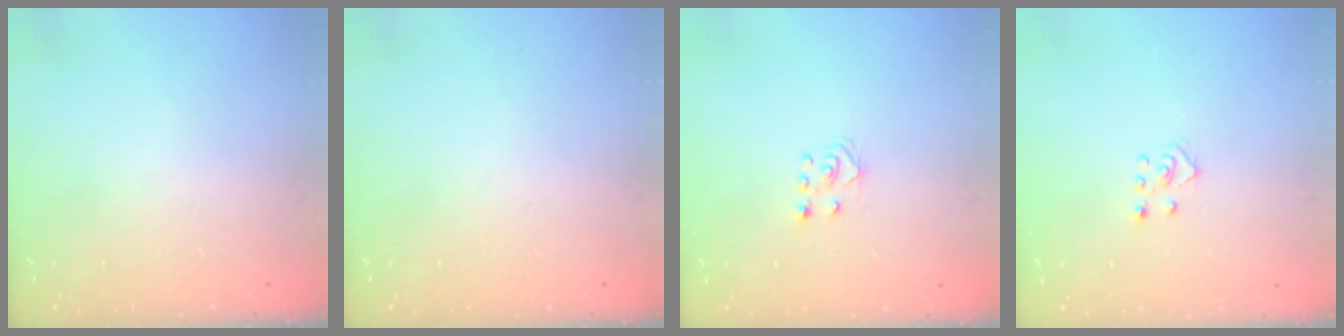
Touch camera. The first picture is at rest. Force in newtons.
{"total": 0.0}
{"total": 4.2, "press": 4.2, "slide": 0.3}
{"total": 3.1, "press": 3.1, "slide": 0.4}